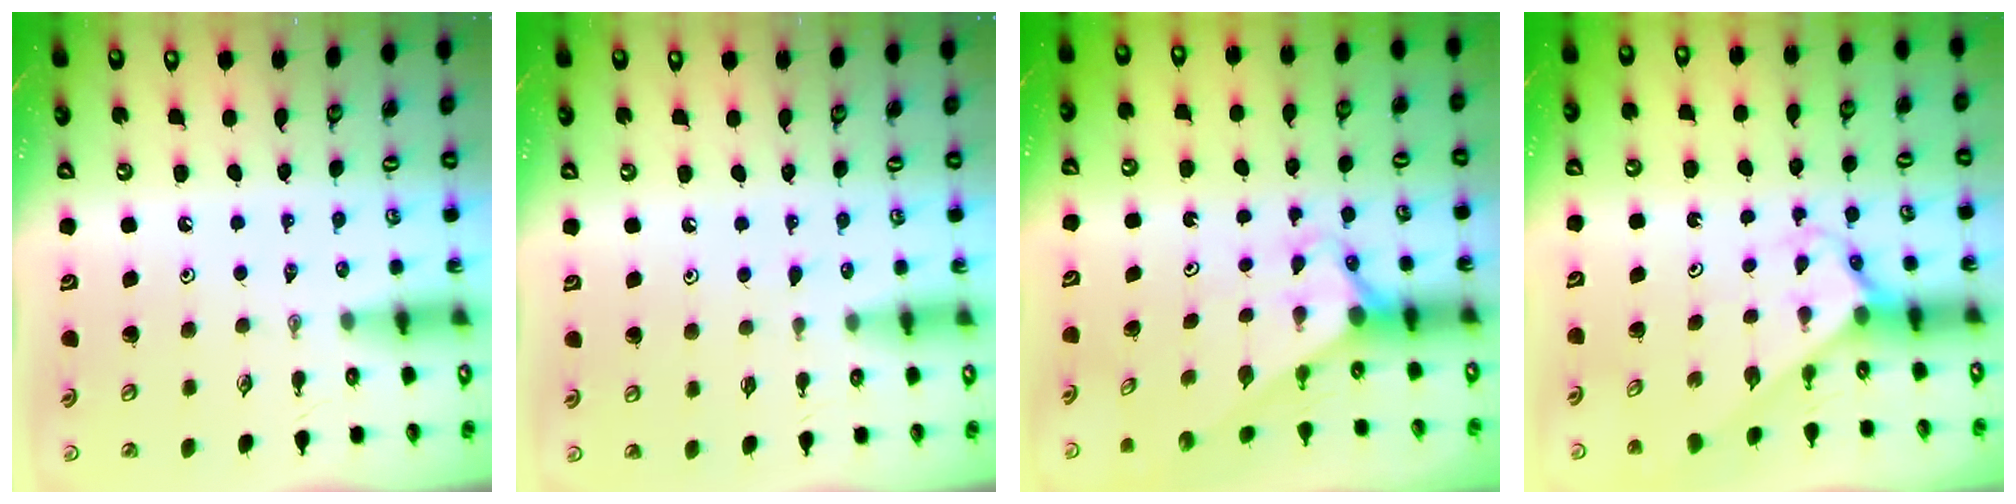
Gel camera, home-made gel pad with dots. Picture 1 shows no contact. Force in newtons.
{"total": 5.6, "press": 5.6, "slide": 0.5}
{"total": 2.7, "press": 2.7, "slide": 0.0}
{"total": 2.4, "press": 2.4, "slide": 0.2}